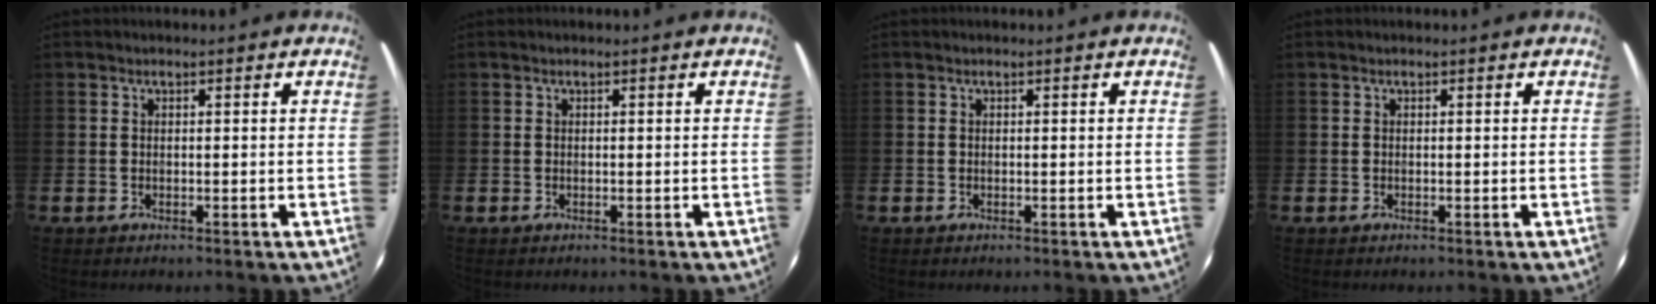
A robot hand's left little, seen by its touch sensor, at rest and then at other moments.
{"total": 0.0}
{"total": 0.0}
{"total": 0.0}